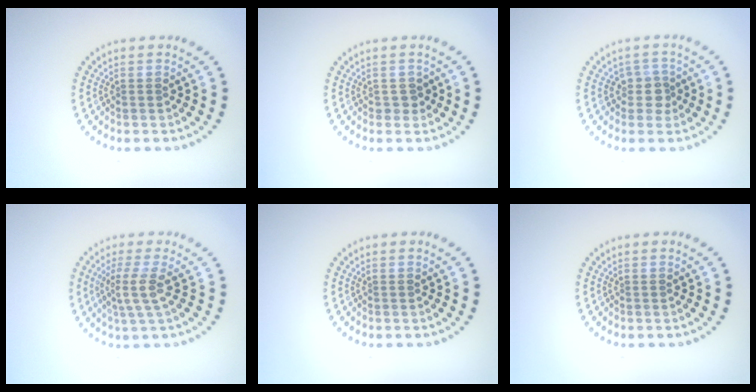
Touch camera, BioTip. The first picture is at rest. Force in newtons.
{"total": 1.1, "press": 1.0, "slide": 0.4}
{"total": 2.0, "press": 1.7, "slide": 1.1}
{"total": 2.9, "press": 2.3, "slide": 1.8}
{"total": 0.0}
{"total": 0.0}